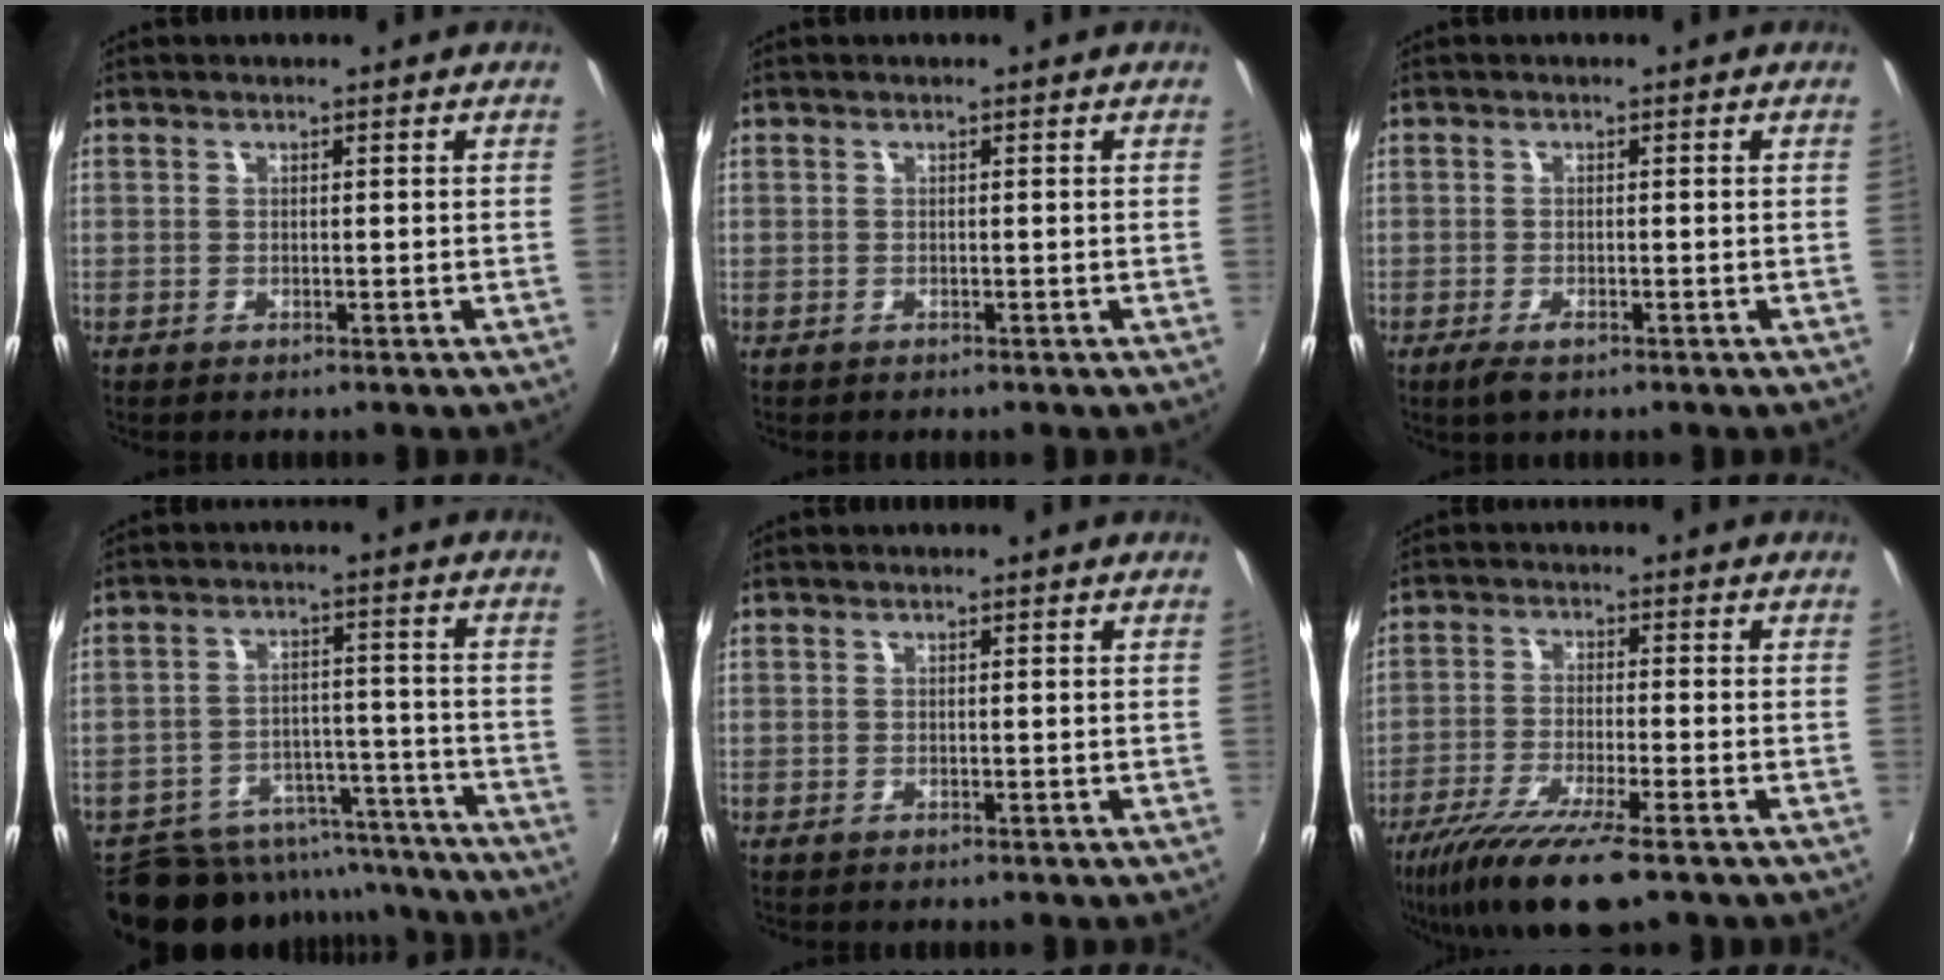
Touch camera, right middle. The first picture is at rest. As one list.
[{"total": 0.0}, {"total": 2.7, "force": [-1.7, 0.9, 1.8], "torque": [-0.040, -0.008, -0.031]}, {"total": 18.1, "force": [-15.9, 7.3, 4.8], "torque": [-0.103, 0.035, -0.204]}, {"total": 0.0}, {"total": 12.5, "force": [-8.7, 1.4, 8.9], "torque": [-0.190, -0.047, -0.156]}]